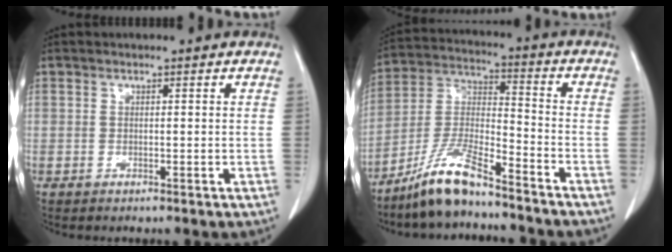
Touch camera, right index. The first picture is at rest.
{"total": 11.4, "force": [-9.0, 1.4, 6.9], "torque": [-0.148, -0.008, -0.173]}